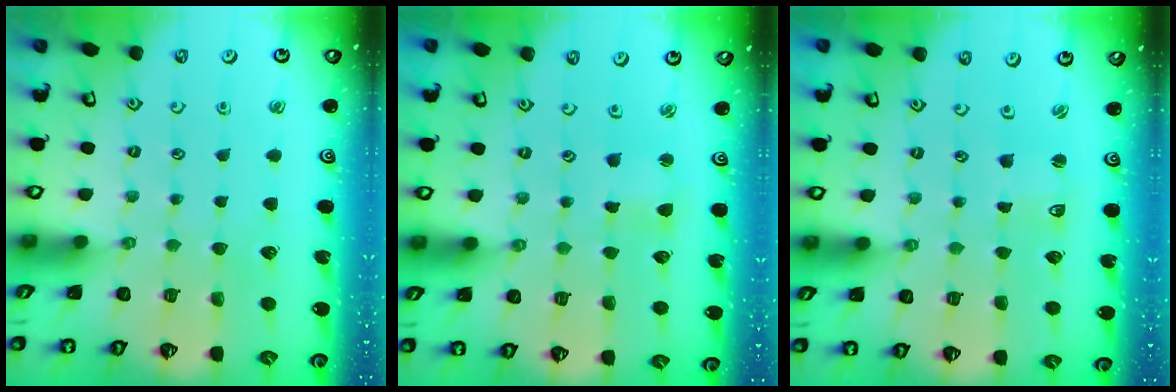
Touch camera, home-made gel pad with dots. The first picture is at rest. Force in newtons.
{"total": 1.7, "press": 1.7, "slide": 0.2}
{"total": 2.0, "press": 2.0, "slide": 0.3}